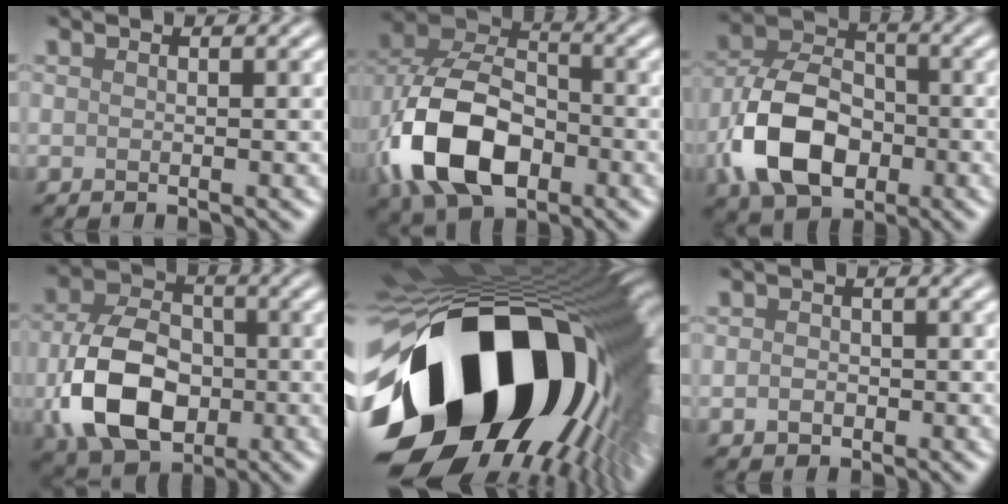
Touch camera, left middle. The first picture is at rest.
{"total": 11.3, "force": [-3.6, 7.5, 7.7], "torque": [-0.172, -0.004, -0.072]}
{"total": 9.2, "force": [-3.2, 6.1, 6.1], "torque": [-0.126, 0.009, -0.070]}
{"total": 10.2, "force": [-2.6, 7.0, 6.9], "torque": [-0.152, -0.001, -0.055]}
{"total": 21.2, "force": [-3.7, 12.8, 16.5], "torque": [-0.310, -0.068, -0.055]}
{"total": 1.3, "force": [-0.4, 1.1, 0.5], "torque": [-0.007, 0.002, -0.013]}